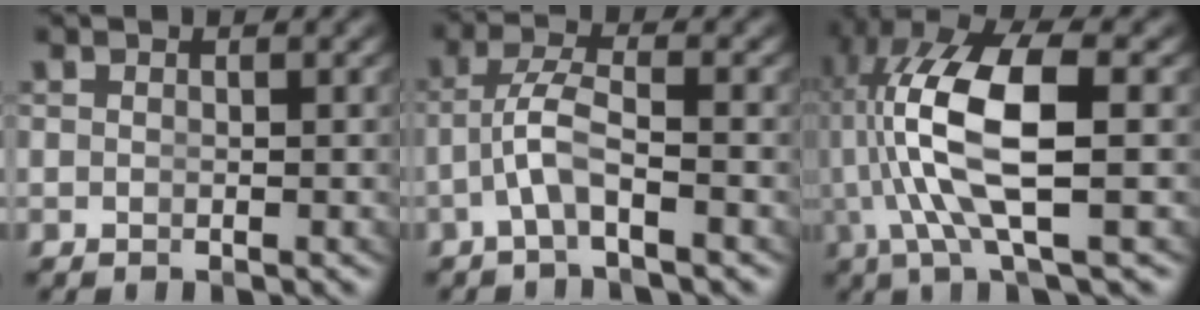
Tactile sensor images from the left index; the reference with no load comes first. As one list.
[{"total": 2.9, "force": [-1.5, 0.4, 2.5], "torque": [-0.059, -0.008, -0.023]}, {"total": 8.9, "force": [1.2, 3.0, 8.3], "torque": [-0.173, -0.010, 0.027]}]